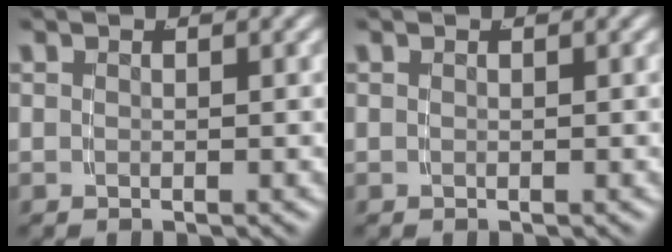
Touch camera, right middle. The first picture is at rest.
{"total": 0.0}